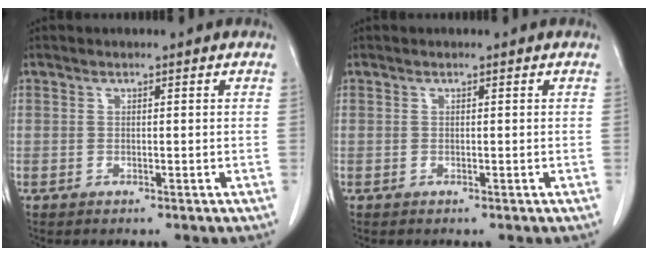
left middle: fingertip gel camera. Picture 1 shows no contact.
{"total": 0.0}